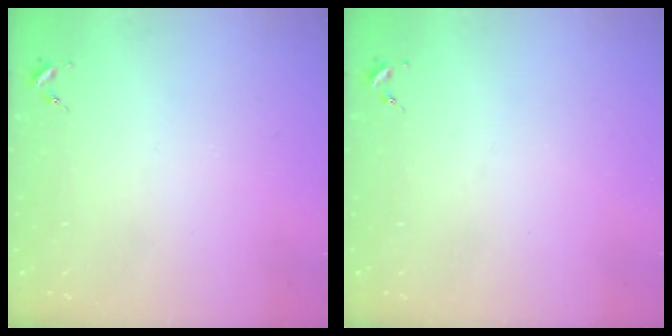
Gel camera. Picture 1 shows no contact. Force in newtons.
{"total": 0.0}